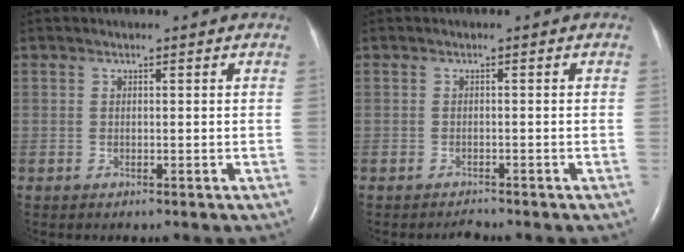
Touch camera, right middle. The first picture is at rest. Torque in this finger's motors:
{"motor_torque": [0.07, -0.06, -0.04, -0.01]}